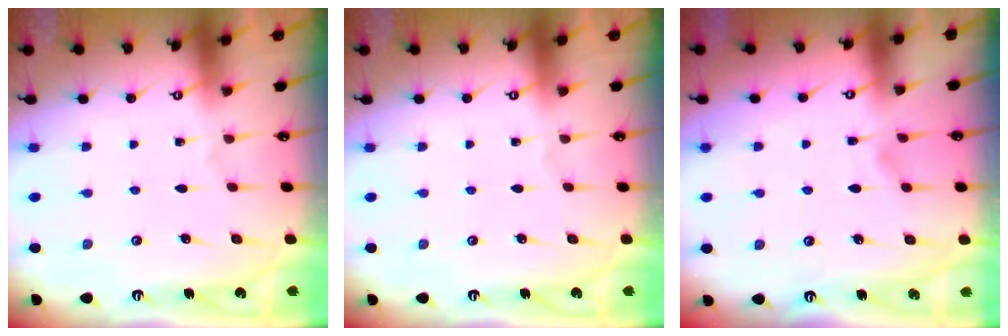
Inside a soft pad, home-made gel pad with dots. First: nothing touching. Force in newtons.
{"total": 0.0}
{"total": 3.1, "press": 3.1, "slide": 0.4}